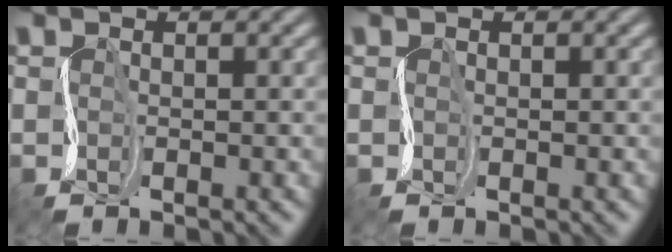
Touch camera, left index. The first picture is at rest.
{"total": 0.0}